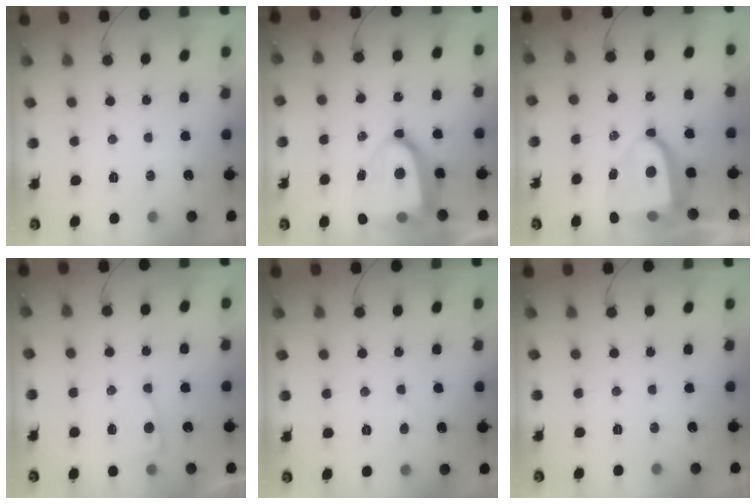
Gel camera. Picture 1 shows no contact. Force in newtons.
{"total": 16.3, "press": 16.2, "slide": 1.6}
{"total": 8.4, "press": 8.3, "slide": 1.1}
{"total": 3.8, "press": 3.8, "slide": 0.5}
{"total": 2.3, "press": 2.3, "slide": 0.1}
{"total": 0.0}